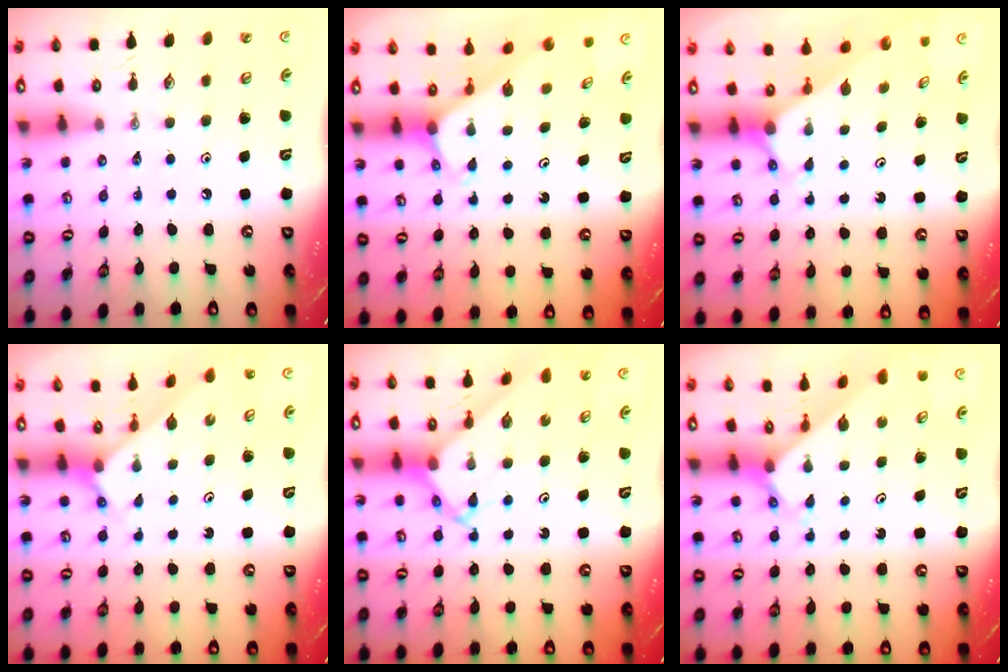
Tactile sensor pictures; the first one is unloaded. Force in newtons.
{"total": 2.0, "press": 2.0, "slide": 0.1}
{"total": 2.8, "press": 2.8, "slide": 0.0}
{"total": 2.6, "press": 2.6, "slide": 0.3}
{"total": 6.7, "press": 6.7, "slide": 0.6}
{"total": 2.0, "press": 2.0, "slide": 0.1}